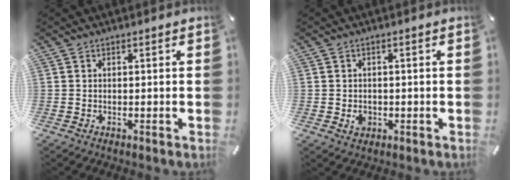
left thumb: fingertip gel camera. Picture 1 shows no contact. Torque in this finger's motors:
{"motor_torque": [0.05, 0.38, -0.16, -0.01, -0.02]}